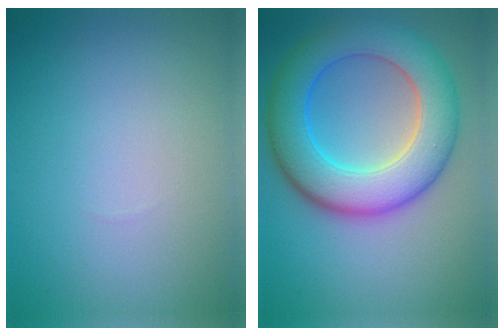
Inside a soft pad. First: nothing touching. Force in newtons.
{"total": 9.2, "press": 9.2, "slide": 0.1}